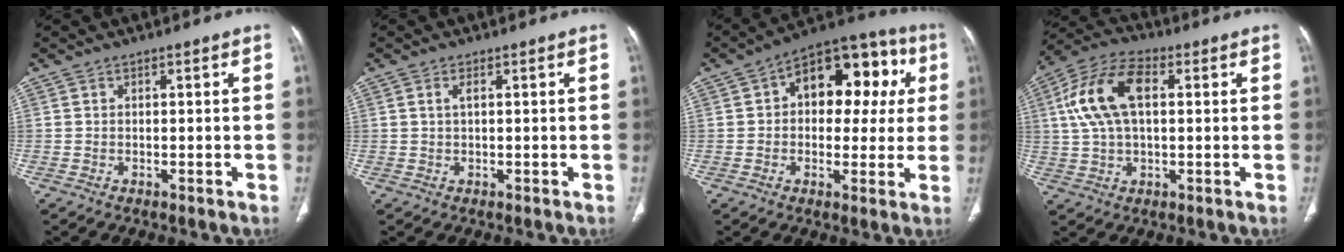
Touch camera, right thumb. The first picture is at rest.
{"total": 1.3, "force": [0.4, 0.5, 1.2], "torque": [-0.030, 0.005, 0.009]}
{"total": 17.4, "force": [3.8, 10.7, 13.2], "torque": [-0.121, 0.035, 0.046]}
{"total": 13.5, "force": [2.8, 7.4, 11.0], "torque": [-0.225, 0.026, 0.051]}